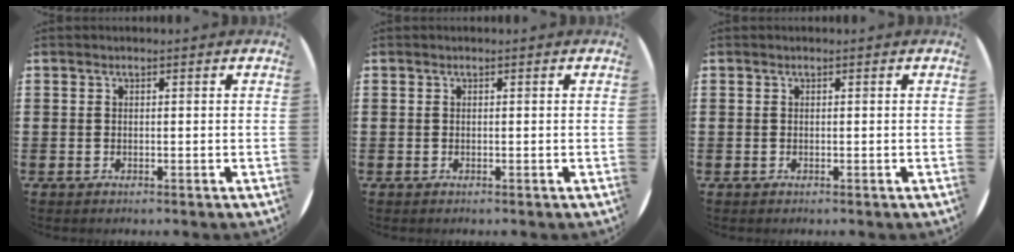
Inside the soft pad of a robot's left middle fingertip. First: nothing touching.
{"total": 0.0}
{"total": 0.0}